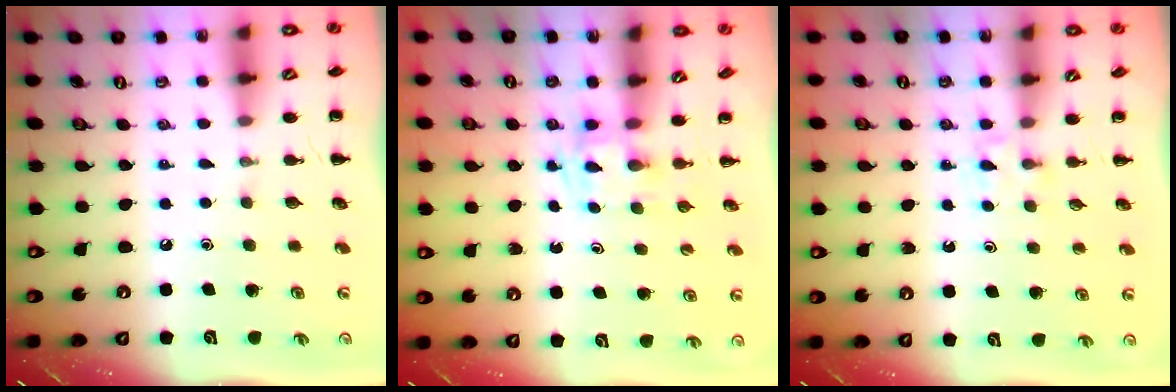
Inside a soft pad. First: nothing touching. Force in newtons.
{"total": 2.5, "press": 2.1, "slide": 1.2}
{"total": 2.9, "press": 2.7, "slide": 1.1}